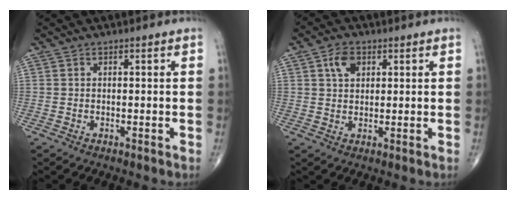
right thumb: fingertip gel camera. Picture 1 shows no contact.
{"total": 4.5, "force": [1.8, 3.0, 2.8], "torque": [-0.042, 0.000, 0.030]}